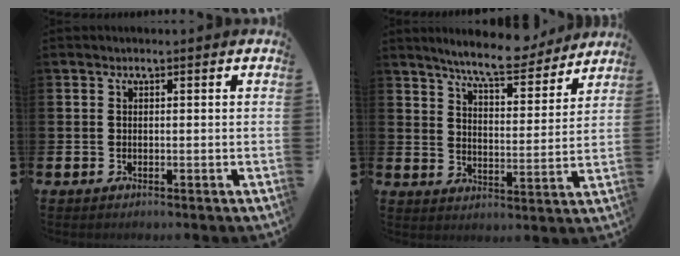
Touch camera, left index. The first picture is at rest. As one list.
[{"total": 8.4, "force": [7.8, 1.1, 2.9], "torque": [-0.071, -0.043, 0.138]}]